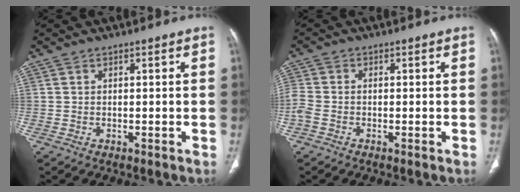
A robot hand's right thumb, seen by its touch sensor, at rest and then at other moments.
{"total": 3.4, "force": [-1.3, 2.2, 2.3], "torque": [-0.068, 0.004, -0.033]}